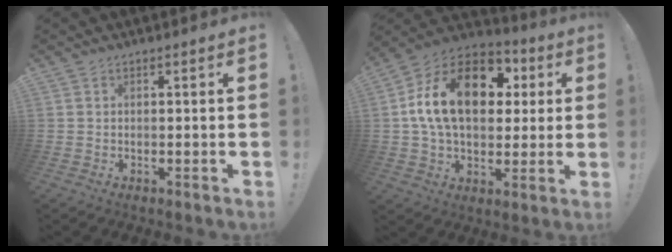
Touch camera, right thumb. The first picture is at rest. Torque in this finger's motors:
{"motor_torque": [0.67, 0.78, 1.62, 0.36, 0.57]}